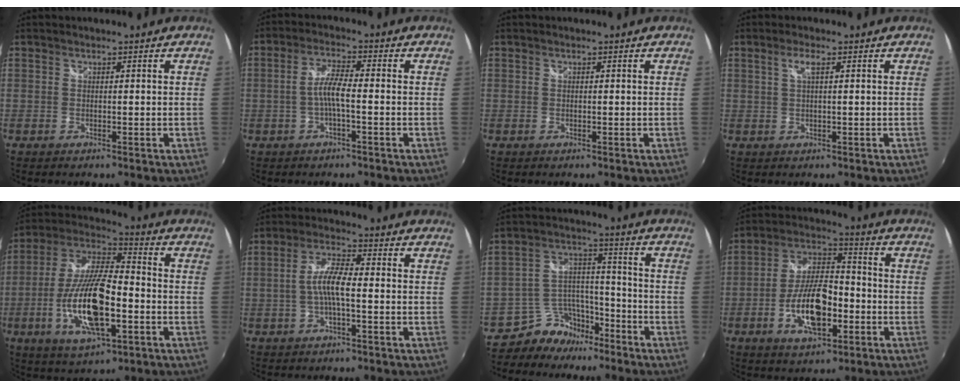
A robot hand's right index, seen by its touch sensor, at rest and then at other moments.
{"total": 4.4, "force": [-1.3, 0.5, 4.2], "torque": [-0.086, 0.007, -0.024]}
{"total": 0.0}
{"total": 2.0, "force": [0.7, 0.1, 1.9], "torque": [-0.035, 0.003, 0.011]}
{"total": 18.5, "force": [-5.3, 6.2, 16.5], "torque": [-0.339, -0.012, -0.098]}
{"total": 6.0, "force": [-1.2, 1.2, 5.8], "torque": [-0.118, 0.010, -0.022]}
{"total": 9.0, "force": [-7.2, 5.1, 2.0], "torque": [-0.042, 0.041, -0.120]}
{"total": 13.6, "force": [-4.4, 6.1, 11.3], "torque": [-0.222, 0.011, -0.073]}